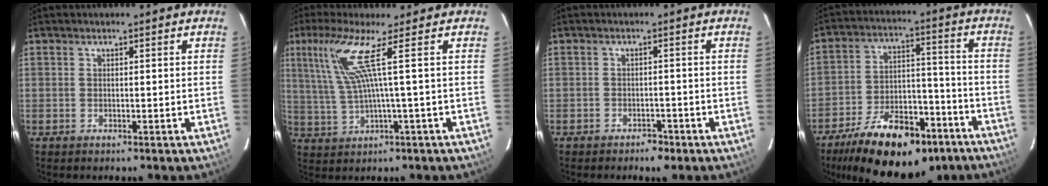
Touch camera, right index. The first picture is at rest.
{"total": 7.1, "force": [2.5, -1.5, 6.5], "torque": [-0.139, -0.001, 0.065]}
{"total": 3.0, "force": [-2.4, 1.6, 1.0], "torque": [-0.028, 0.005, -0.031]}
{"total": 21.4, "force": [-14.5, 10.5, 11.7], "torque": [-0.212, 0.018, -0.211]}